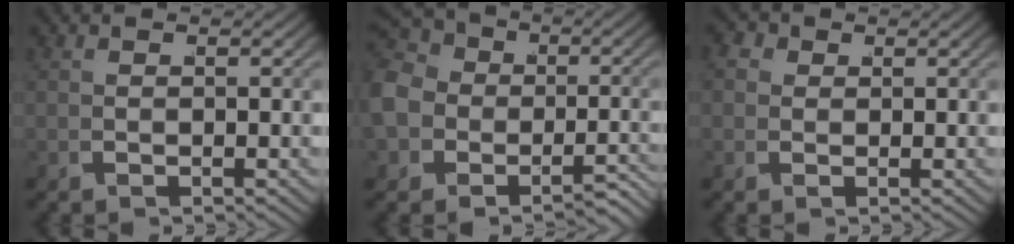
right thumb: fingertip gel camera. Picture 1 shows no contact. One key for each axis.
{"total": 9.4, "fx": -1.7, "fy": 7.9, "fz": 4.8, "tx": -0.102, "ty": -0.018, "tz": -0.033}
{"total": 2.3, "fx": 0.6, "fy": 2.0, "fz": 1.0, "tx": -0.021, "ty": -0.004, "tz": 0.006}